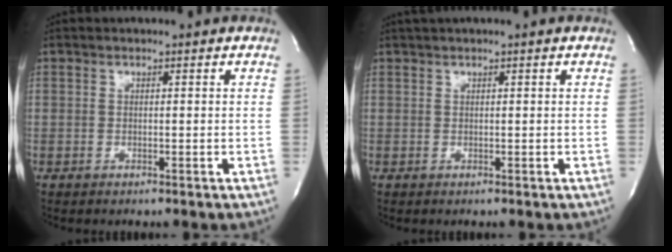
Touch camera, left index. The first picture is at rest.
{"total": 0.7, "force": [0.3, -0.2, 0.6], "torque": [-0.015, 0.011, 0.011]}